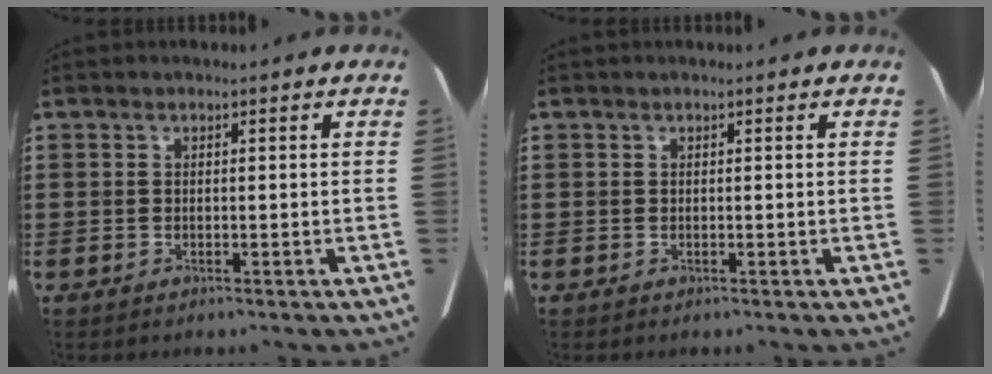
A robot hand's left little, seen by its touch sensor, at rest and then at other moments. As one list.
[{"total": 0.0}]